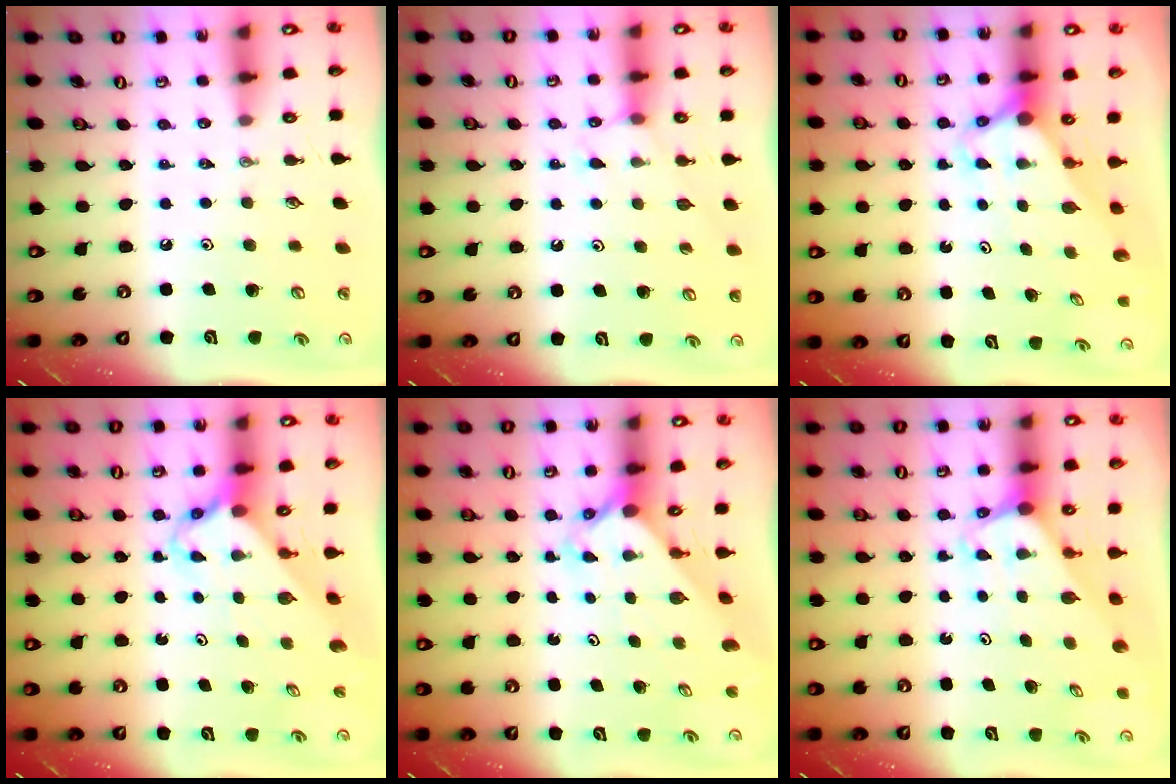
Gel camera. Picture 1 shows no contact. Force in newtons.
{"total": 5.3, "press": 5.2, "slide": 0.6}
{"total": 2.7, "press": 2.7, "slide": 0.2}
{"total": 2.6, "press": 2.6, "slide": 0.2}
{"total": 2.7, "press": 2.6, "slide": 0.3}
{"total": 2.0, "press": 2.0, "slide": 0.1}